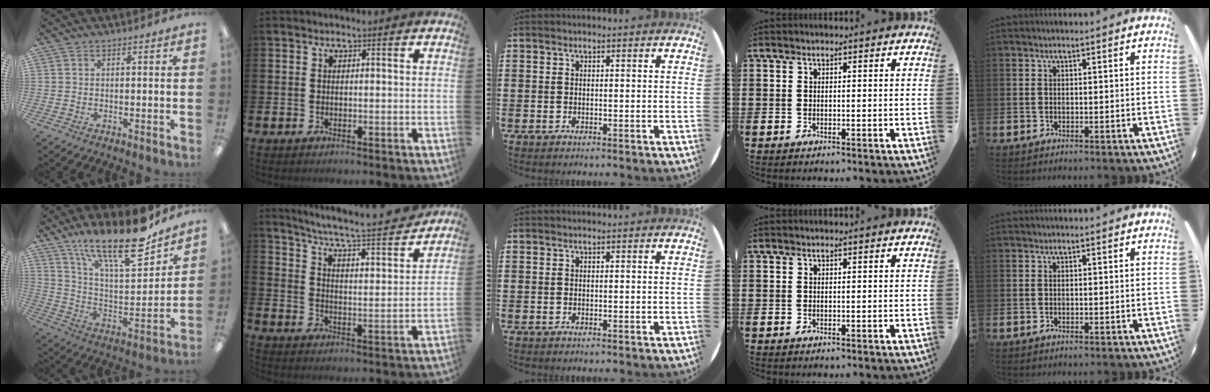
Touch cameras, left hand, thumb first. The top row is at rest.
{"thumb": {"total": 21.6, "force": [15.7, 6.1, 13.5], "torque": [-0.225, -0.102, 0.264]}, "index": {"total": 6.6, "force": [6.1, 0.2, 2.4], "torque": [-0.074, -0.049, 0.098]}}